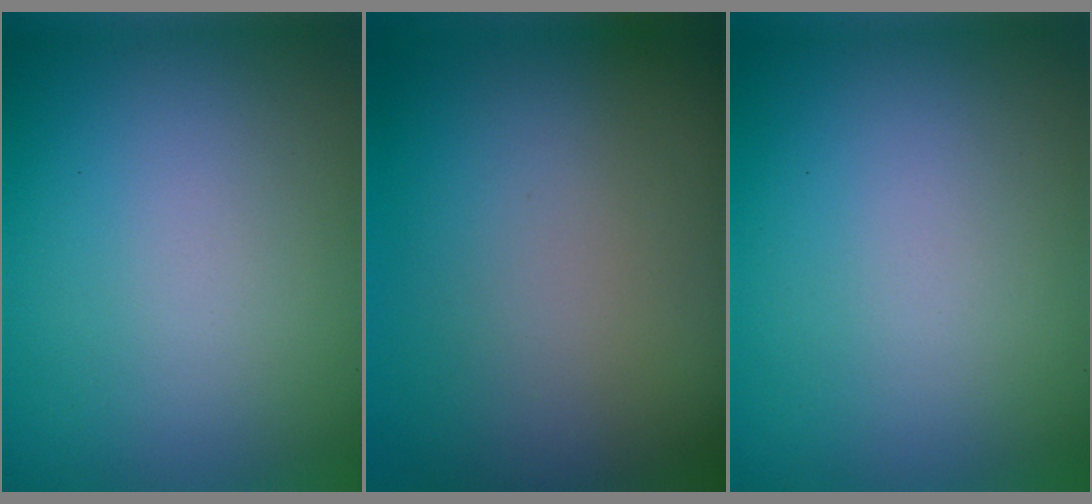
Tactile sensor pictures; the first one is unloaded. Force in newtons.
{"total": 0.0}
{"total": 0.0}